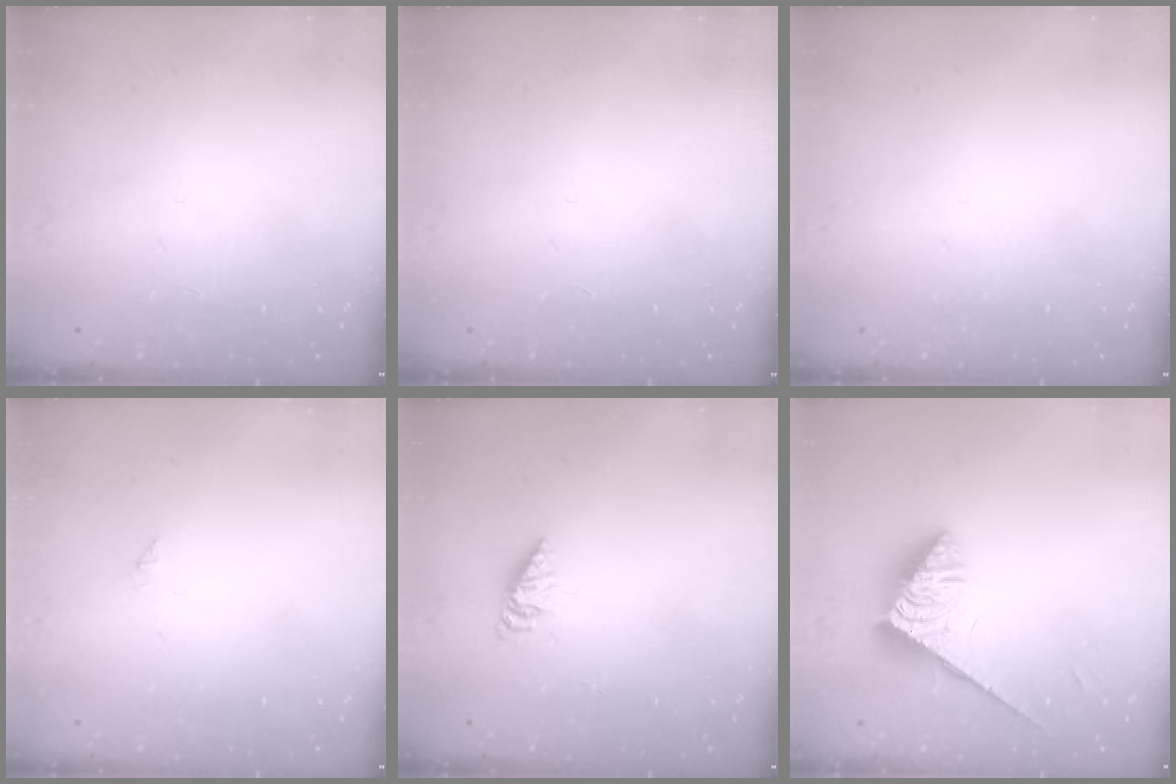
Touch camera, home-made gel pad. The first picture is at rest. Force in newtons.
{"total": 0.0}
{"total": 0.0}
{"total": 0.0}
{"total": 2.9, "press": 2.9, "slide": 0.3}
{"total": 4.0, "press": 4.0, "slide": 0.2}